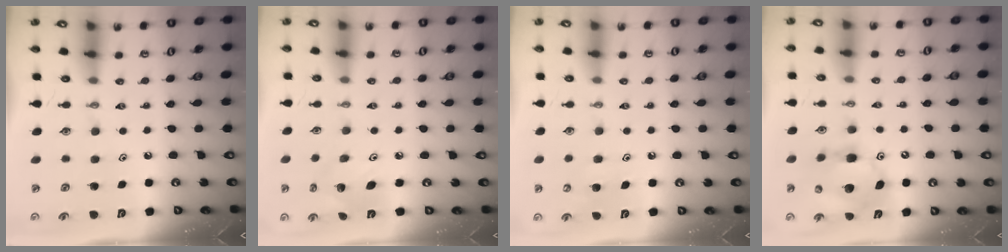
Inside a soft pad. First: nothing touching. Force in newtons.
{"total": 8.3, "press": 8.1, "slide": 2.0}
{"total": 6.3, "press": 6.3, "slide": 0.0}
{"total": 13.8, "press": 13.6, "slide": 2.4}